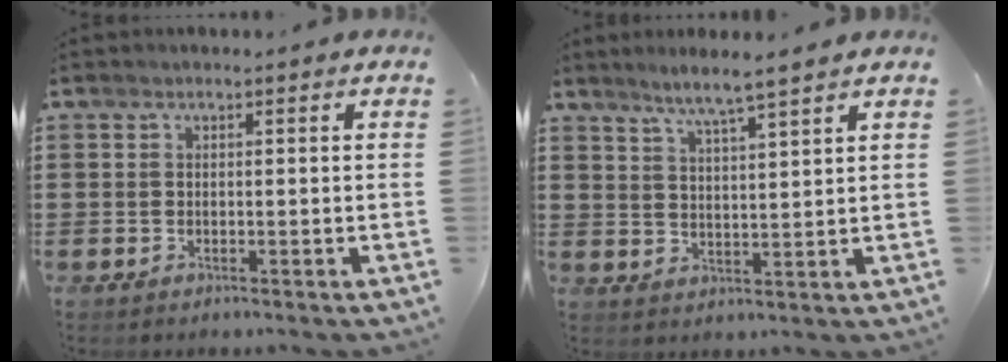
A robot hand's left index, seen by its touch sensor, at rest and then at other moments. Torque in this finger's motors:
{"motor_torque": [0.87, 0.16, 0.43, 0.13]}